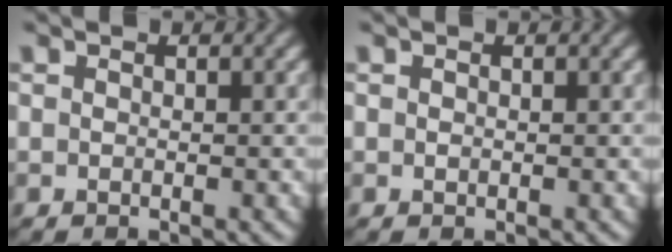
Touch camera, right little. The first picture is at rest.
{"total": 0.0}